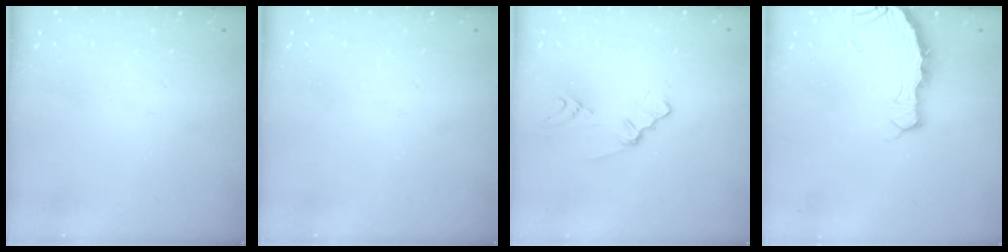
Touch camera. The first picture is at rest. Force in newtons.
{"total": 0.0}
{"total": 1.4, "press": 1.4, "slide": 0.4}
{"total": 5.5, "press": 5.5, "slide": 0.1}